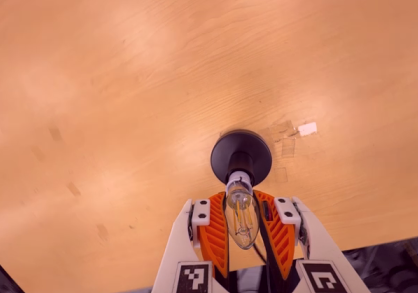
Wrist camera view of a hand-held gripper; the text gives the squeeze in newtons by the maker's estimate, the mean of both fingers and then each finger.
{"total": 16.4, "left": 14.2, "right": 18.6}